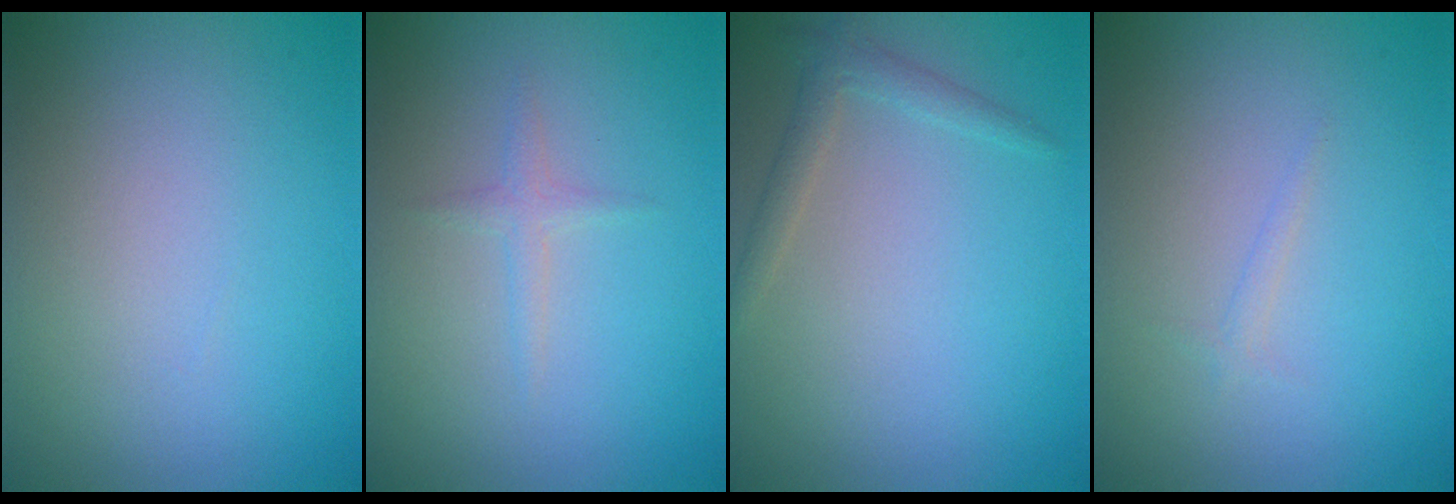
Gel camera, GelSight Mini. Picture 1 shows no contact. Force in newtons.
{"total": 1.1, "press": 1.1, "slide": 0.1}
{"total": 1.6, "press": 1.6, "slide": 0.1}
{"total": 0.6, "press": 0.6, "slide": 0.0}